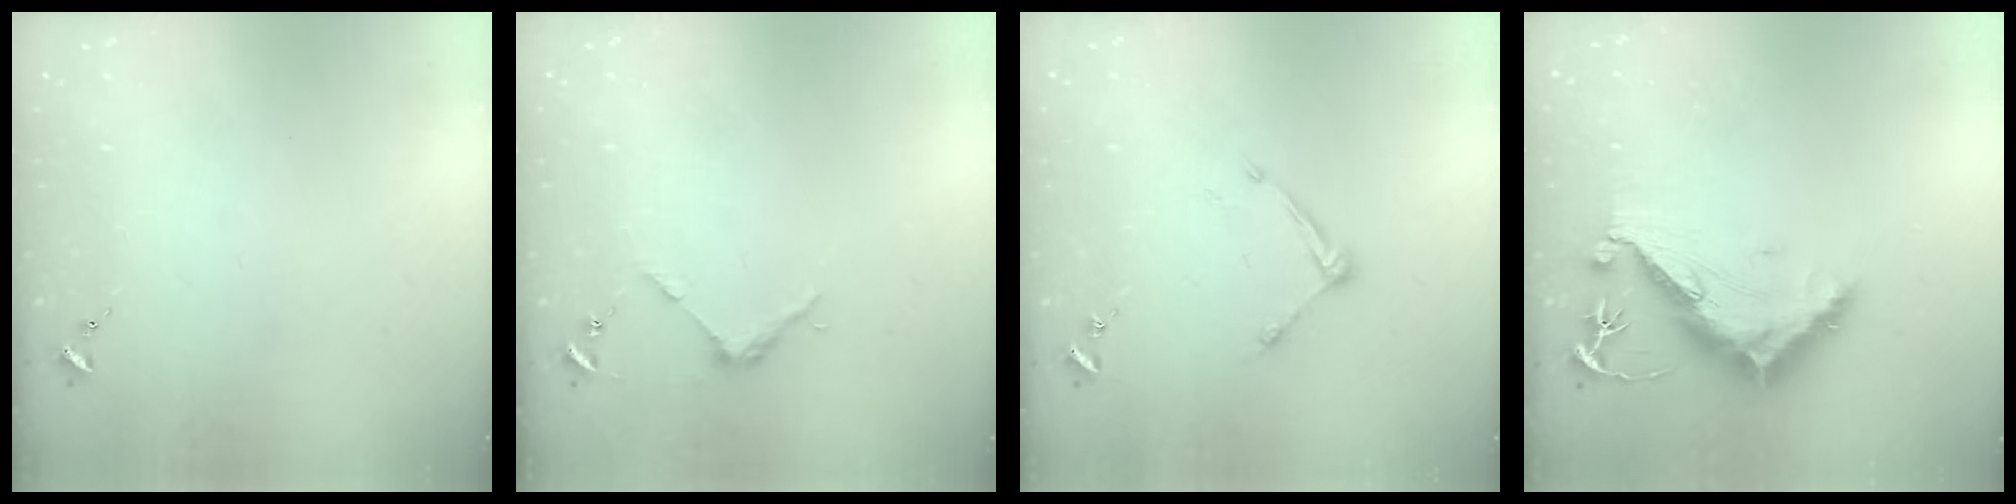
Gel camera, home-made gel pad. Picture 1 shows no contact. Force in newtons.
{"total": 3.7, "press": 3.7, "slide": 0.3}
{"total": 7.3, "press": 7.3, "slide": 0.5}
{"total": 12.9, "press": 12.8, "slide": 0.9}